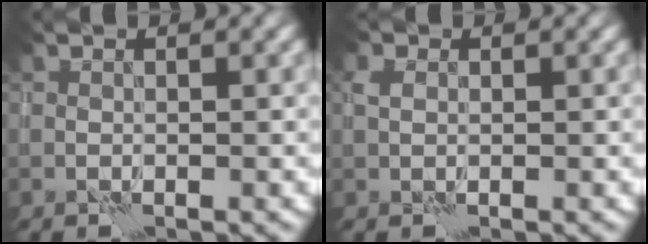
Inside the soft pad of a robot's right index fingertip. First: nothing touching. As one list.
[{"total": 1.4, "force": [0.3, 1.2, 0.7], "torque": [-0.012, 0.003, 0.002]}]